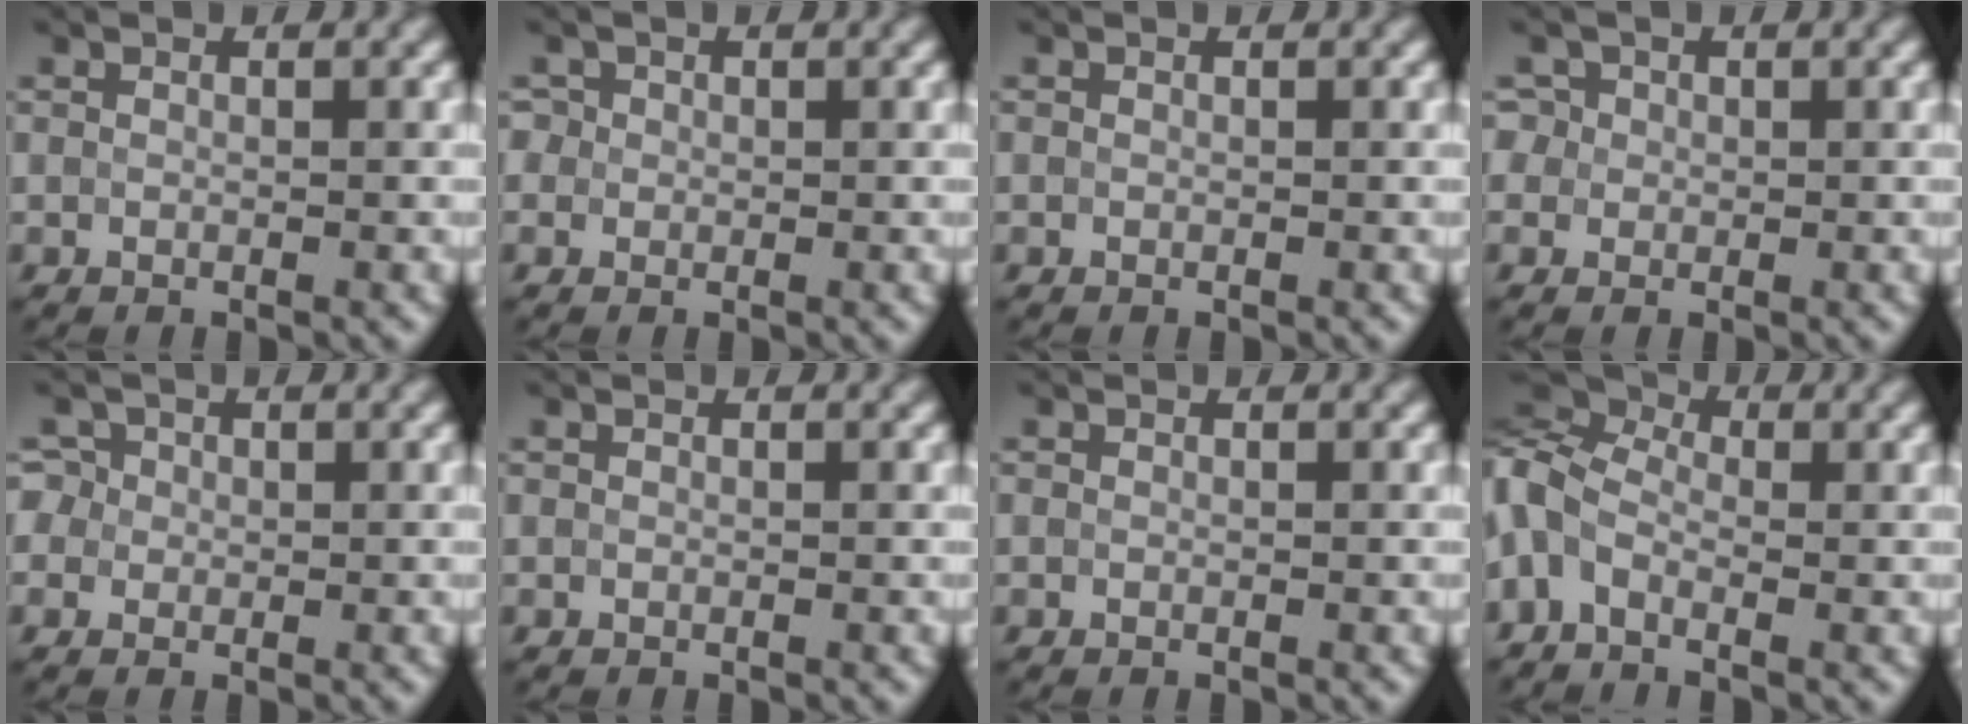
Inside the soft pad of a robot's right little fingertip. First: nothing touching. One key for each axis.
{"total": 1.5, "fx": 0.5, "fy": 1.3, "fz": 0.4, "tx": -0.005, "ty": 0.006, "tz": 0.001}
{"total": 0.0}
{"total": 2.6, "fx": 1.0, "fy": 2.3, "fz": 0.9, "tx": -0.010, "ty": 0.017, "tz": 0.010}
{"total": 3.0, "fx": 0.8, "fy": 2.7, "fz": 1.1, "tx": -0.009, "ty": 0.024, "tz": -0.004}
{"total": 0.0}
{"total": 0.0}
{"total": 6.3, "fx": -1.1, "fy": 3.8, "fz": 4.9, "tx": -0.122, "ty": 0.011, "tz": -0.039}